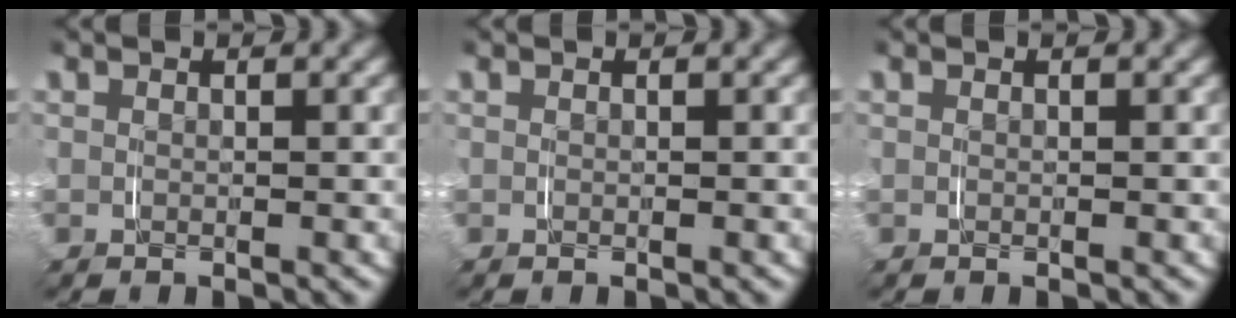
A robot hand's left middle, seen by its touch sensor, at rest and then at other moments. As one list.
[{"total": 0.0}, {"total": 0.0}]